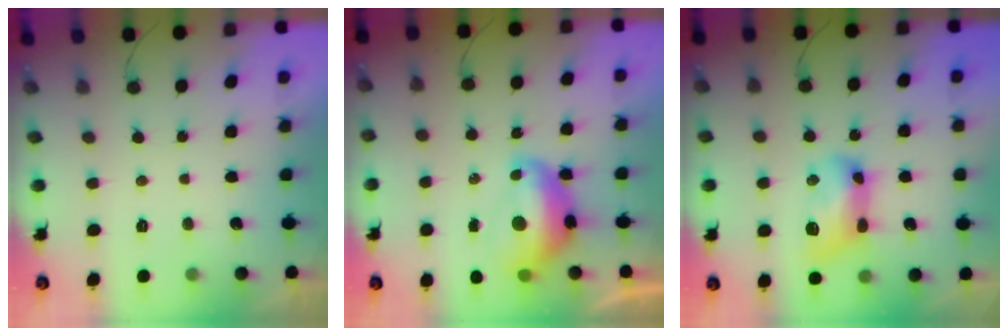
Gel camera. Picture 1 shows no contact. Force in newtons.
{"total": 10.9, "press": 10.9, "slide": 0.8}
{"total": 13.4, "press": 13.4, "slide": 0.7}